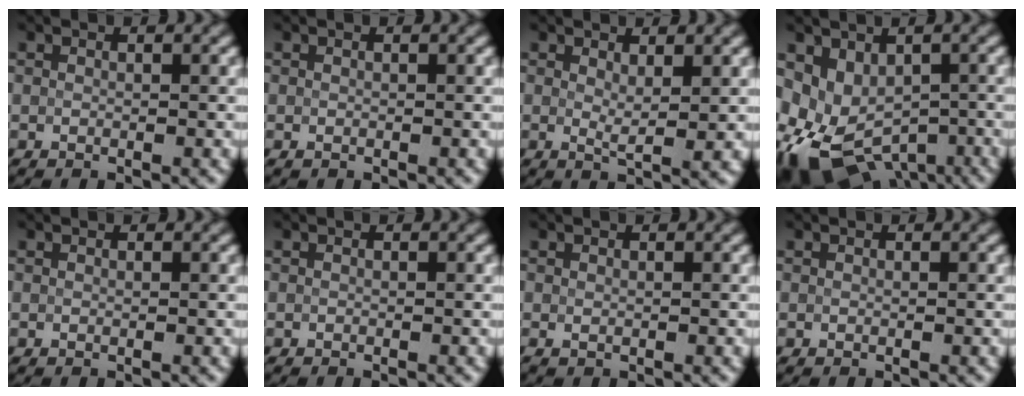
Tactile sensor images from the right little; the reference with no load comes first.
{"total": 0.0}
{"total": 2.1, "force": [1.0, 0.5, 1.8], "torque": [-0.033, -0.008, 0.019]}
{"total": 9.8, "force": [-4.5, 6.5, 5.8], "torque": [-0.096, -0.032, -0.055]}
{"total": 0.0}
{"total": 0.0}
{"total": 0.6, "force": [0.1, 0.4, 0.4], "torque": [-0.009, -0.002, 0.003]}
{"total": 0.0}